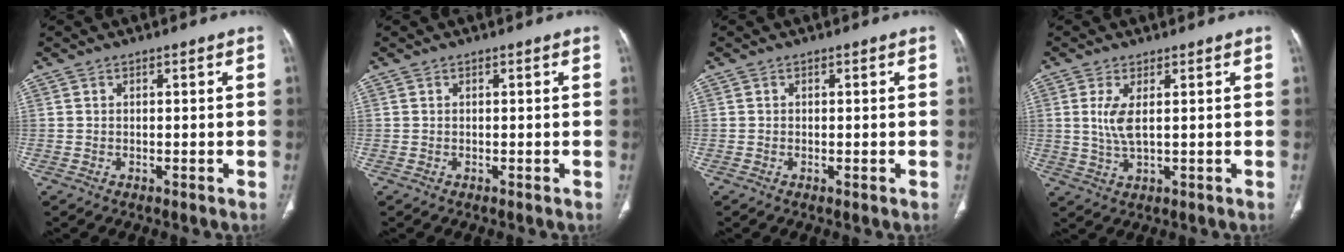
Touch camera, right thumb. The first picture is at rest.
{"total": 0.0}
{"total": 0.0}
{"total": 4.7, "force": [1.0, 1.5, 4.3], "torque": [-0.103, -0.009, 0.025]}